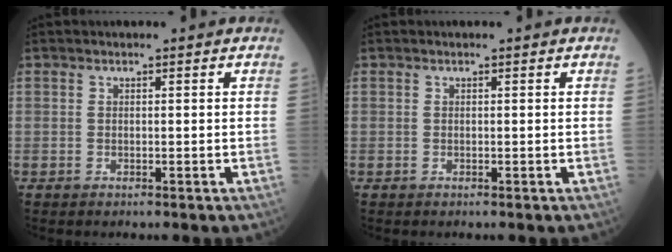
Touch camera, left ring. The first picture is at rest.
{"total": 0.0}